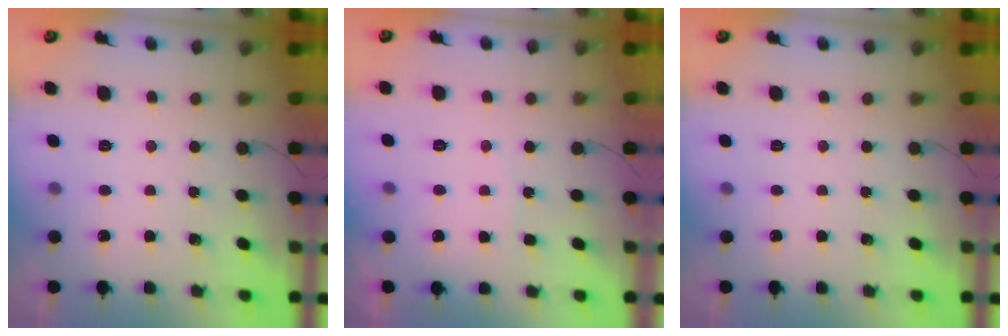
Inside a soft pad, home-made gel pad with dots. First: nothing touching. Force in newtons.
{"total": 3.7, "press": 3.7, "slide": 0.3}
{"total": 0.0}